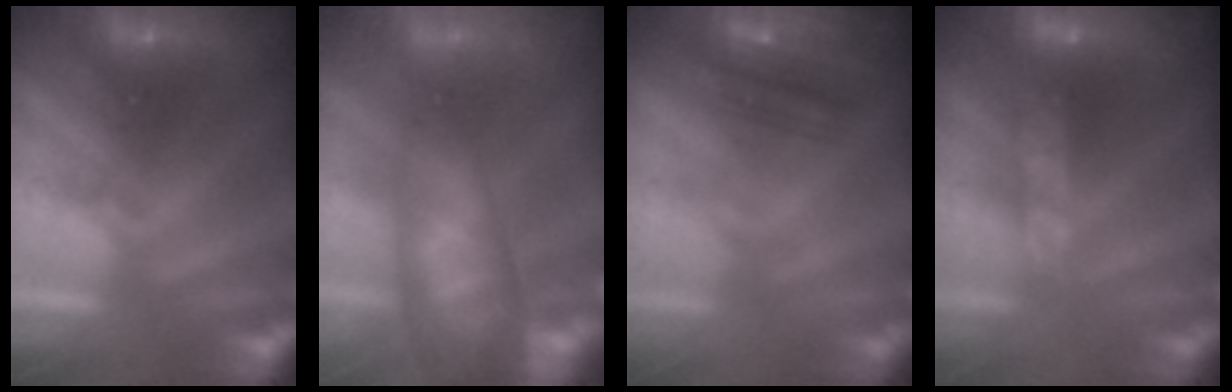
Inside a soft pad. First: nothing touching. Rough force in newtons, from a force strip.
{"total": 10.1}
{"total": 4.8}
{"total": 6.4}